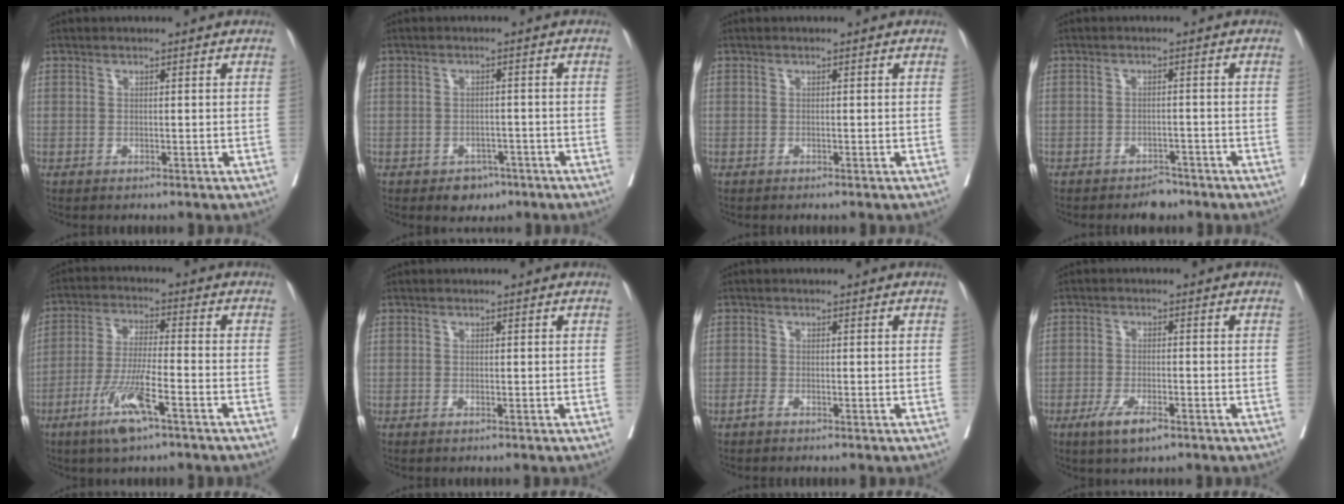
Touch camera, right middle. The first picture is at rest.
{"total": 3.3, "force": [-2.1, 2.2, 1.2], "torque": [-0.012, 0.005, -0.023]}
{"total": 0.0}
{"total": 3.0, "force": [-2.5, 1.3, 1.0], "torque": [-0.018, 0.000, -0.036]}
{"total": 9.4, "force": [-5.1, 0.7, 7.9], "torque": [-0.159, -0.016, -0.094]}
{"total": 0.0}
{"total": 0.7, "force": [-0.5, 0.1, 0.4], "torque": [-0.007, 0.000, -0.011]}
{"total": 4.9, "force": [-2.9, 1.2, 3.7], "torque": [-0.076, -0.008, -0.047]}